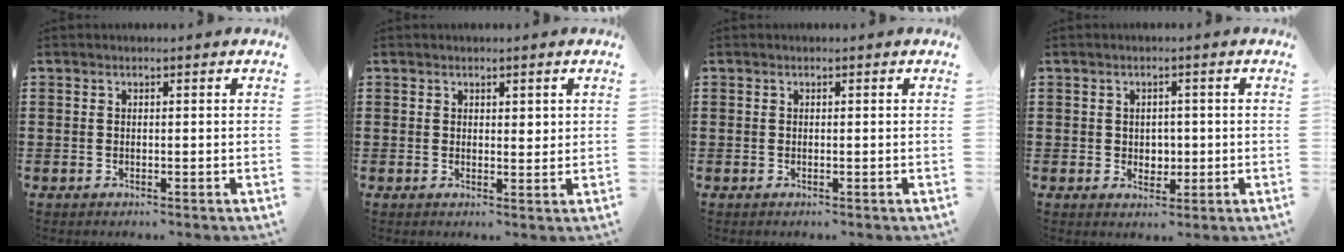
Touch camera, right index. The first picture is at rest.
{"total": 1.3, "force": [0.8, 0.7, 0.7], "torque": [-0.006, 0.002, 0.011]}
{"total": 0.0}
{"total": 1.9, "force": [0.0, 1.7, 0.8], "torque": [-0.014, 0.006, -0.005]}